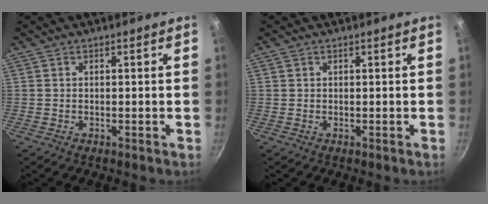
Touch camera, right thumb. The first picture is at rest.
{"total": 0.0}